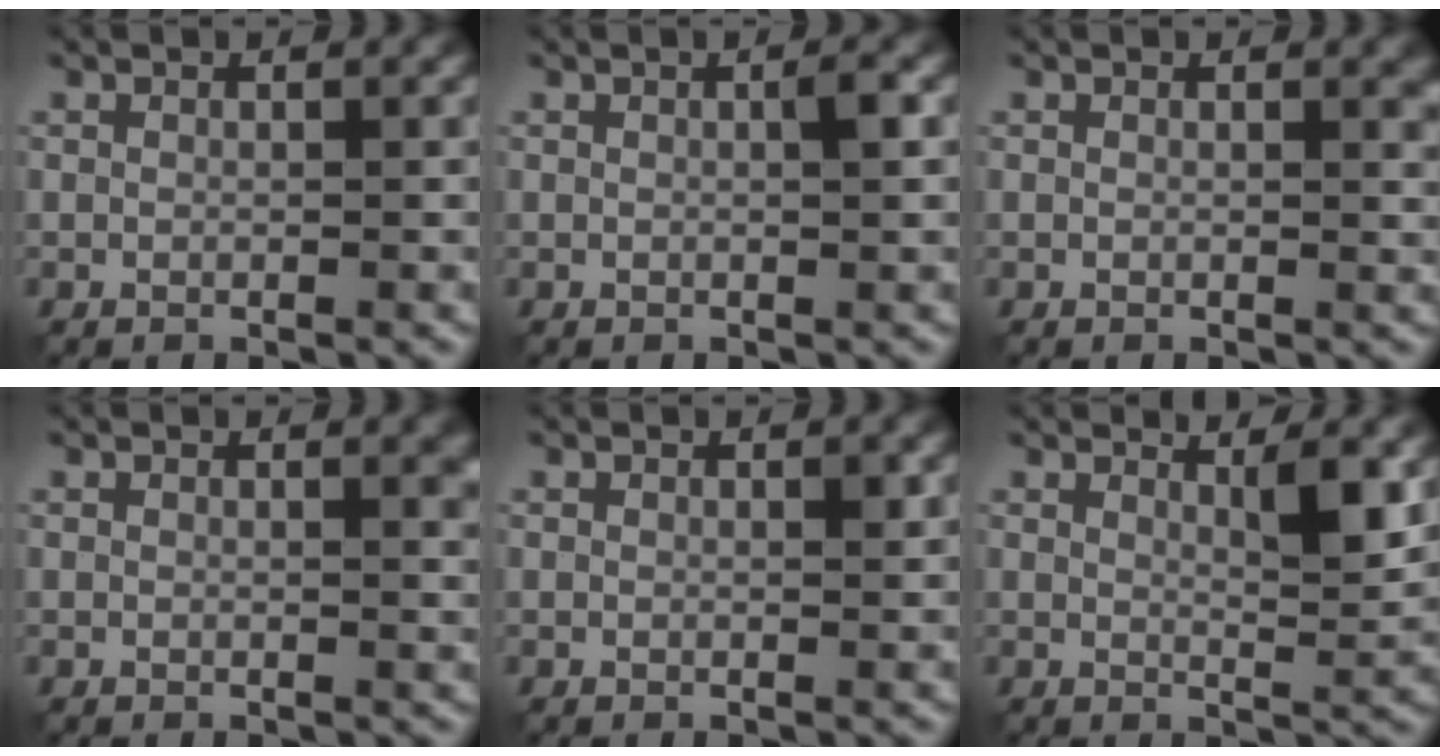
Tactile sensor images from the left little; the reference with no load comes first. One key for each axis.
{"total": 1.1, "fx": 0.2, "fy": 0.1, "fz": 1.1, "tx": -0.019, "ty": 0.002, "tz": 0.002}
{"total": 1.0, "fx": 0.5, "fy": 0.3, "fz": 0.9, "tx": -0.007, "ty": -0.001, "tz": 0.007}
{"total": 1.3, "fx": 0.5, "fy": 0.4, "fz": 1.2, "tx": -0.010, "ty": 0.001, "tz": 0.006}
{"total": 0.5, "fx": 0.2, "fy": 0.2, "fz": 0.5, "tx": -0.005, "ty": -0.001, "tz": 0.003}
{"total": 3.2, "fx": 1.9, "fy": 0.6, "fz": 2.5, "tx": -0.030, "ty": -0.005, "tz": 0.032}